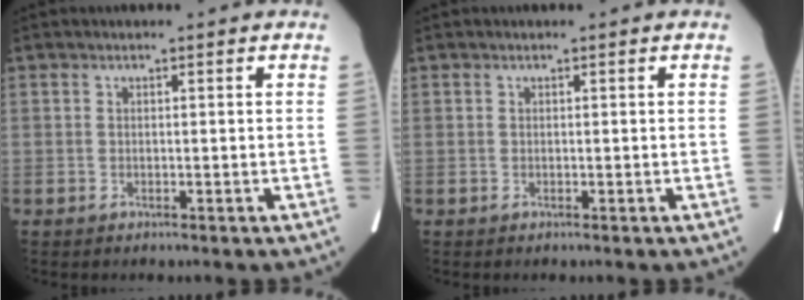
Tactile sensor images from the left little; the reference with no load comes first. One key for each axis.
{"total": 0.0}